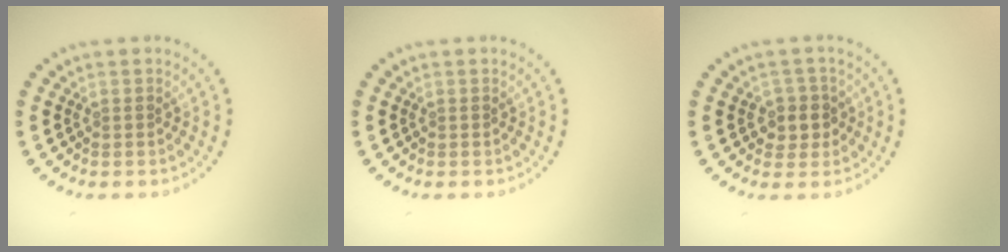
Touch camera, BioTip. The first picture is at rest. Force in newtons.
{"total": 0.0}
{"total": 2.3, "press": 2.1, "slide": 1.1}